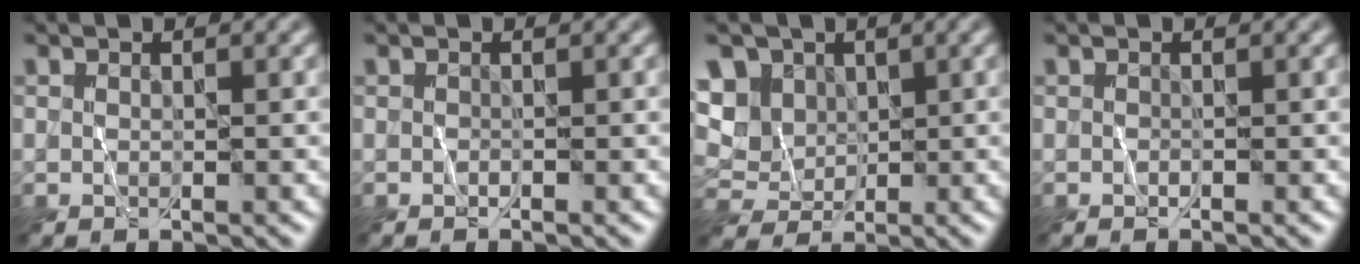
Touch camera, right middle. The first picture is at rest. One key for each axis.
{"total": 0.0}
{"total": 6.3, "fx": 2.8, "fy": 5.0, "fz": 2.7, "tx": -0.078, "ty": 0.010, "tz": 0.045}
{"total": 0.0}